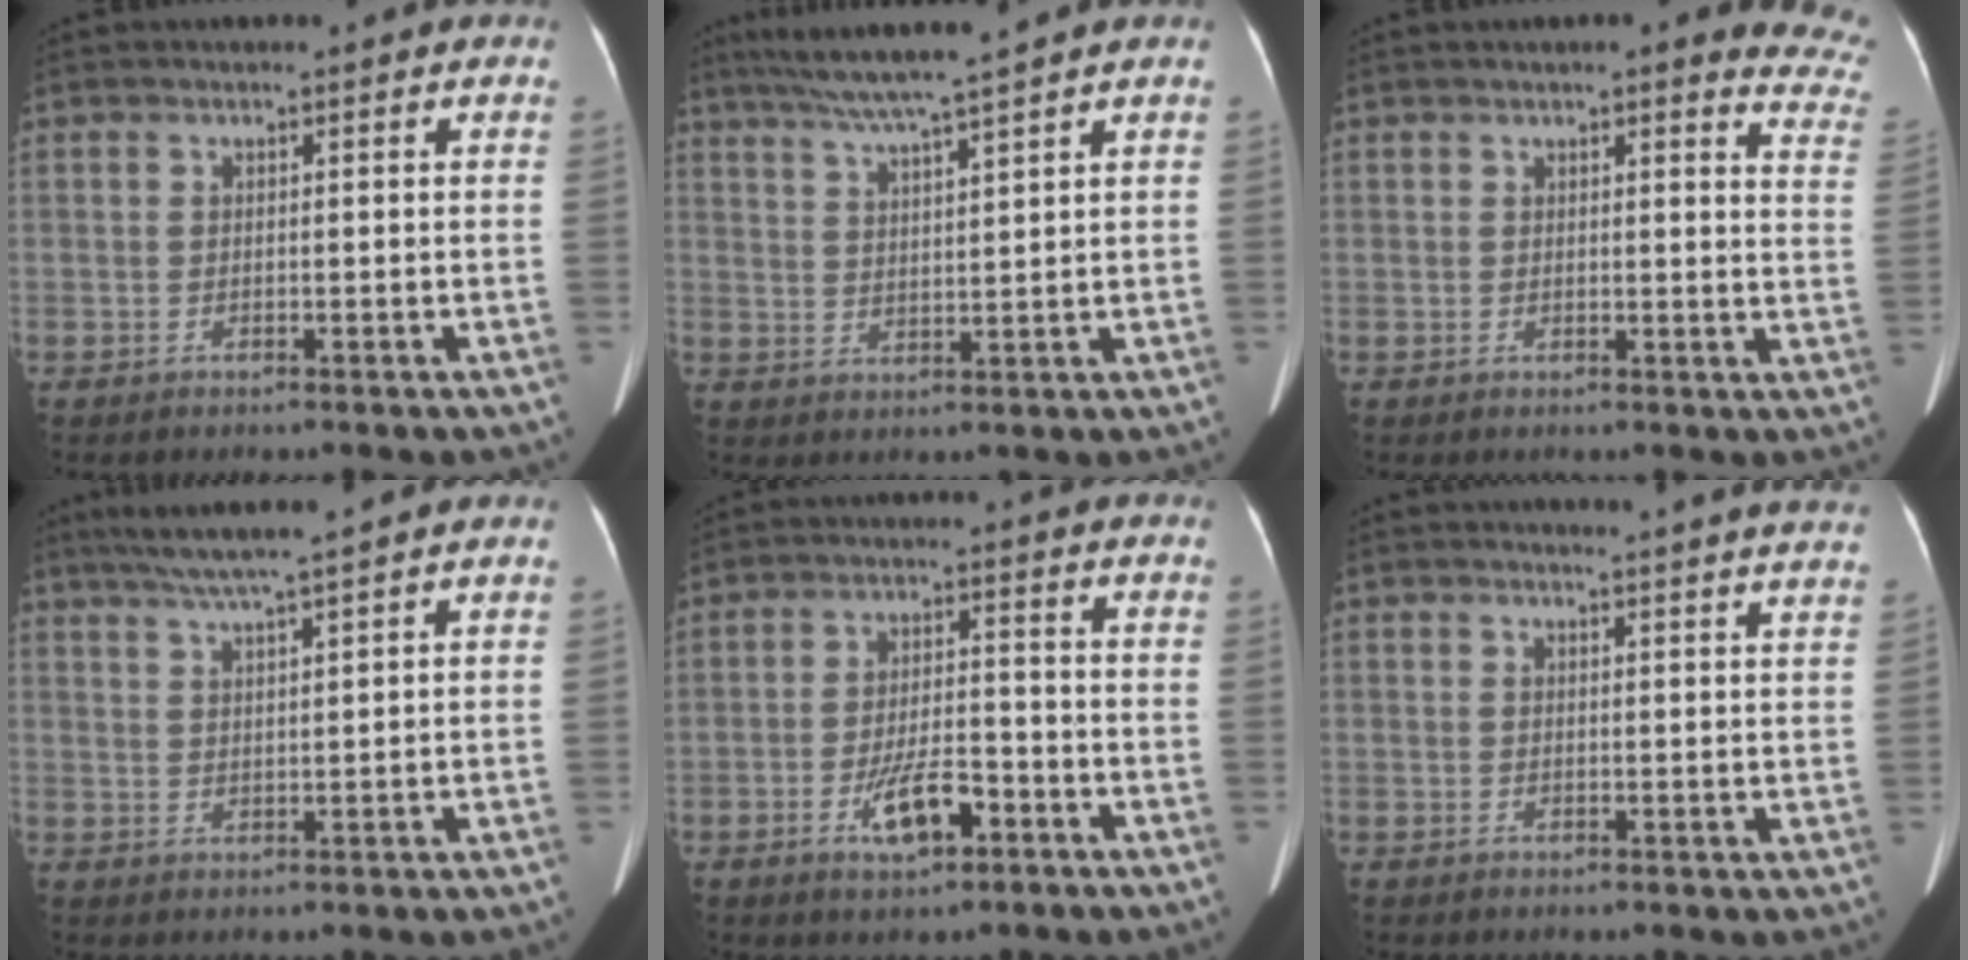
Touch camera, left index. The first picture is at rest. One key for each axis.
{"total": 7.8, "fx": 6.5, "fy": -1.5, "fz": 4.0, "tx": -0.073, "ty": 0.012, "tz": 0.113}
{"total": 11.9, "fx": 10.5, "fy": 2.4, "fz": 5.1, "tx": -0.022, "ty": -0.030, "tz": 0.081}
{"total": 6.4, "fx": 5.2, "fy": -1.0, "fz": 3.5, "tx": -0.064, "ty": 0.016, "tz": 0.093}
{"total": 6.7, "fx": -3.4, "fy": 2.2, "fz": 5.4, "tx": -0.106, "ty": 0.001, "tz": -0.055}
{"total": 11.3, "fx": 10.9, "fy": -0.3, "fz": 2.8, "tx": -0.024, "ty": -0.043, "tz": 0.101}